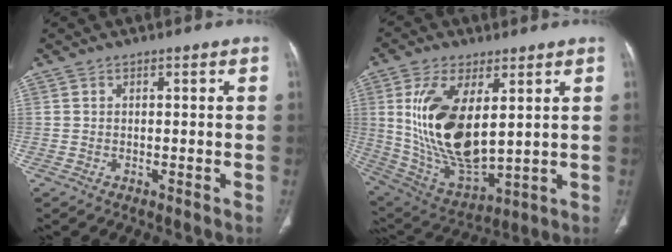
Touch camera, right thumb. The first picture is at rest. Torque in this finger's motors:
{"motor_torque": [1.30, 3.71, 1.91, 0.40, 0.27]}